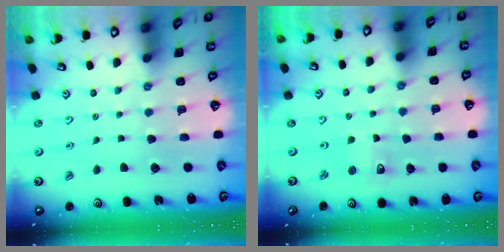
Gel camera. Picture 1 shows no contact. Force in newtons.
{"total": 2.7, "press": 2.7, "slide": 0.3}